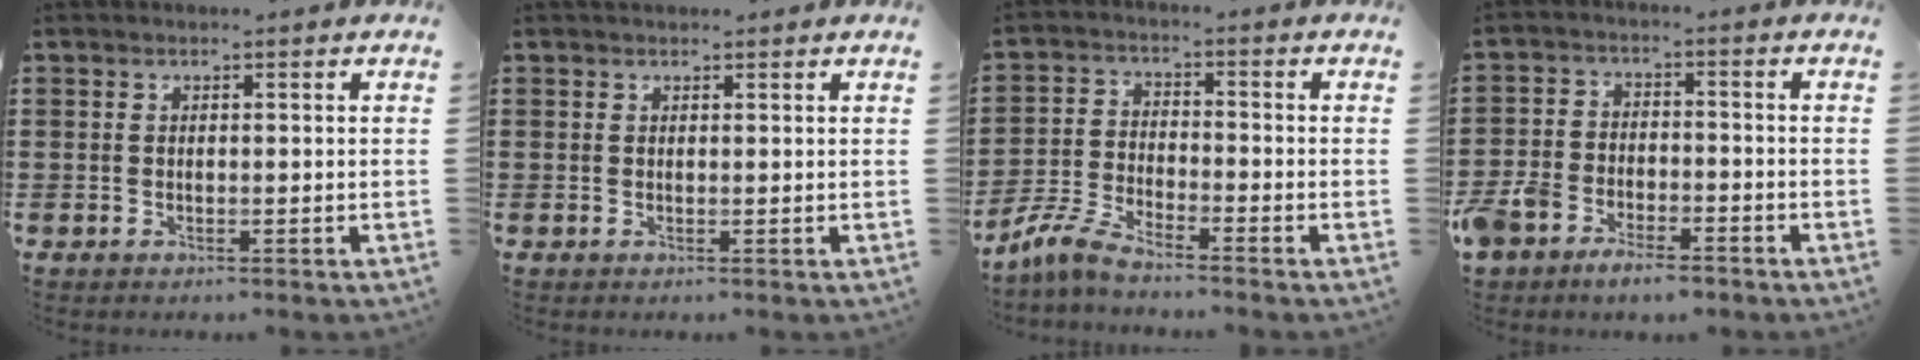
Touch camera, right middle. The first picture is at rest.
{"total": 0.7, "force": [0.7, 0.2, 0.1], "torque": [-0.004, 0.001, 0.013]}
{"total": 5.6, "force": [-5.0, 0.5, 2.5], "torque": [-0.074, -0.012, -0.104]}
{"total": 5.2, "force": [-4.6, 1.5, 1.9], "torque": [-0.066, -0.003, -0.098]}